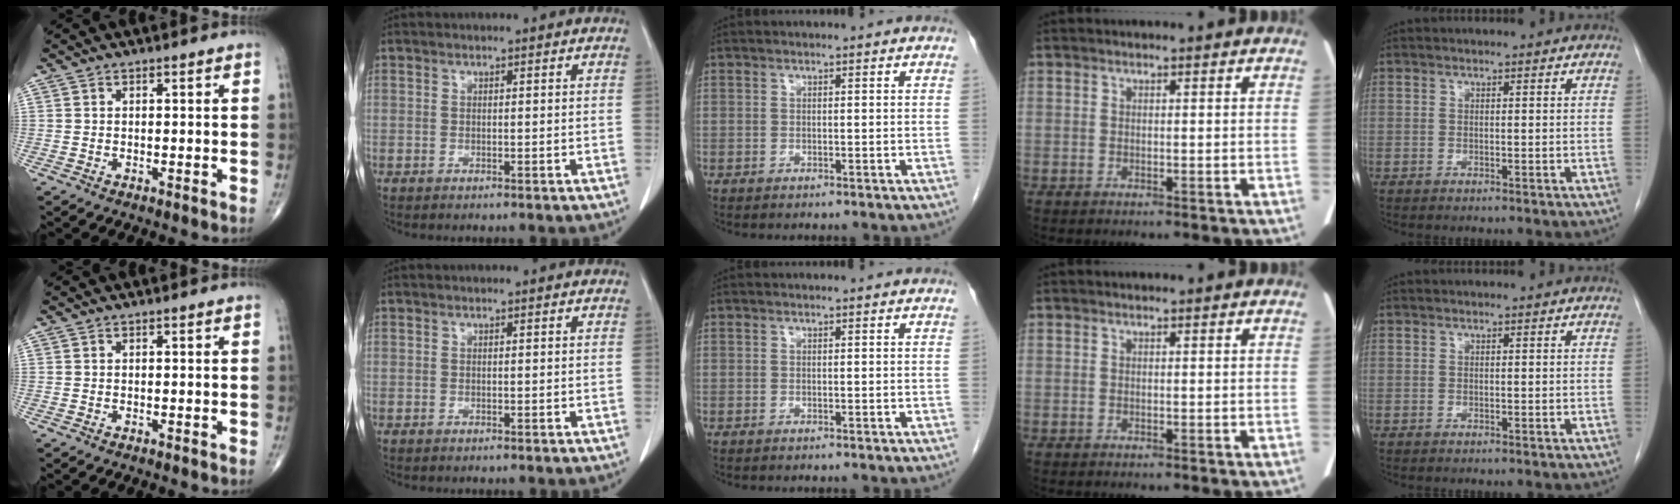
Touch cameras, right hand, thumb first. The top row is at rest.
{}